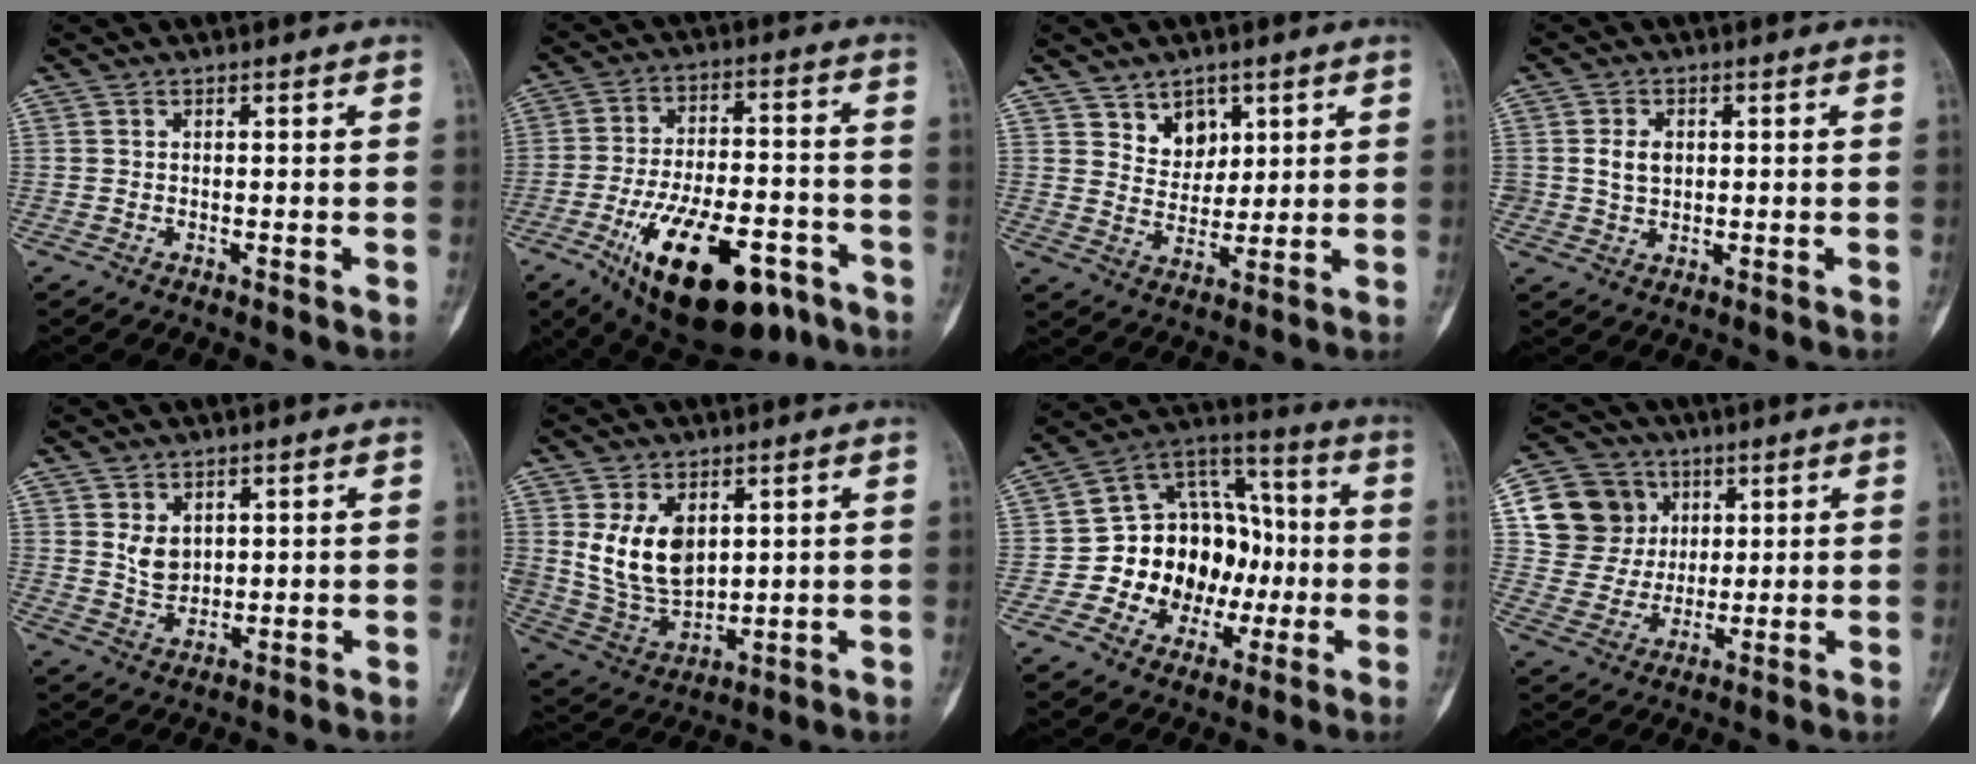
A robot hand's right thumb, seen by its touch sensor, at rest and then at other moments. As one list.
[{"total": 23.2, "force": [-11.6, 10.3, 17.2], "torque": [-0.265, 0.045, -0.170]}, {"total": 6.2, "force": [3.5, 4.7, 2.0], "torque": [-0.001, -0.024, 0.066]}, {"total": 4.1, "force": [0.7, 3.1, 2.5], "torque": [-0.032, -0.002, 0.015]}, {"total": 4.7, "force": [1.6, 3.5, 2.7], "torque": [-0.034, -0.017, 0.039]}, {"total": 12.3, "force": [3.6, 8.0, 8.7], "torque": [-0.140, -0.021, 0.090]}, {"total": 18.1, "force": [-2.7, 14.3, 10.7], "torque": [-0.103, 0.049, -0.042]}, {"total": 13.3, "force": [4.2, 12.0, 3.9], "torque": [-0.038, -0.001, 0.080]}]